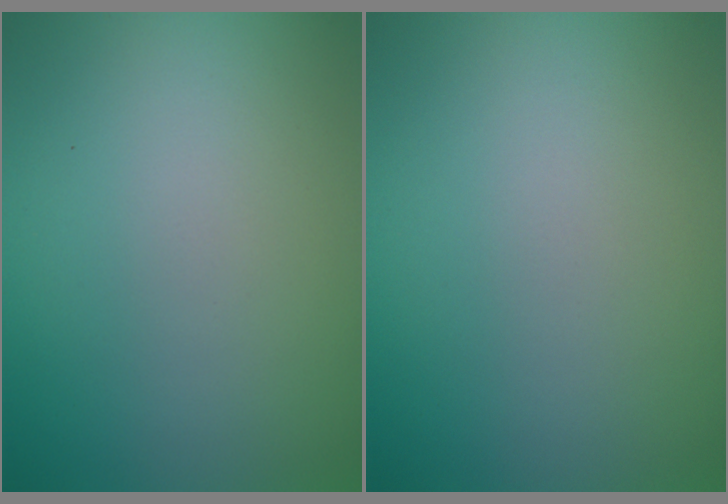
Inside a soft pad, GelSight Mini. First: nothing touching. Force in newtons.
{"total": 0.0}